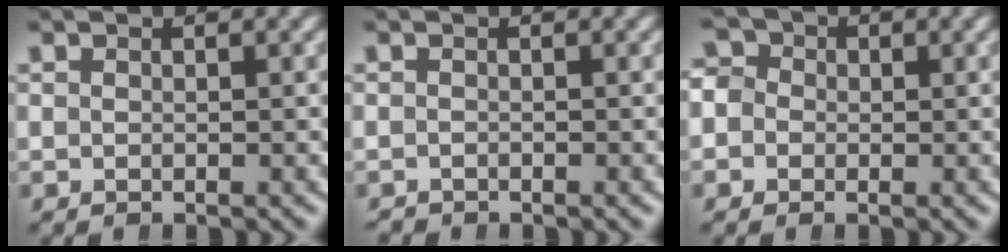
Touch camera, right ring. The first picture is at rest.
{"total": 0.9, "force": [-0.8, 0.1, -0.3], "torque": [0.005, -0.005, -0.011]}
{"total": 5.7, "force": [0.7, 5.2, 2.2], "torque": [-0.053, 0.004, -0.006]}